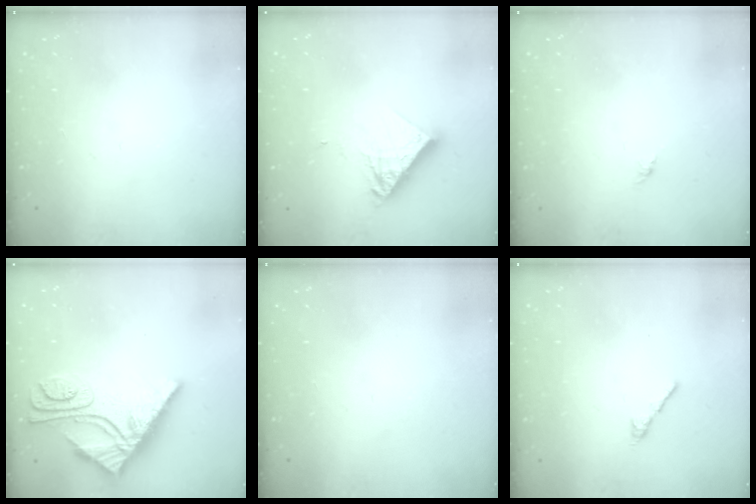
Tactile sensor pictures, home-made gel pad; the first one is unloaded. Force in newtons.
{"total": 10.2, "press": 10.2, "slide": 0.3}
{"total": 0.0}
{"total": 13.2, "press": 13.1, "slide": 1.5}
{"total": 0.0}
{"total": 2.7, "press": 2.6, "slide": 0.7}